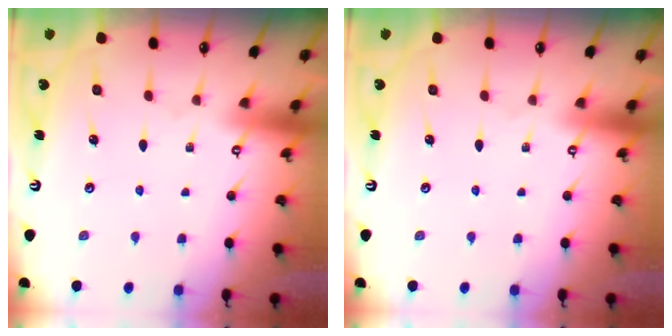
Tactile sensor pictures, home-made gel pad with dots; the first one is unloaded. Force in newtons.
{"total": 0.0}